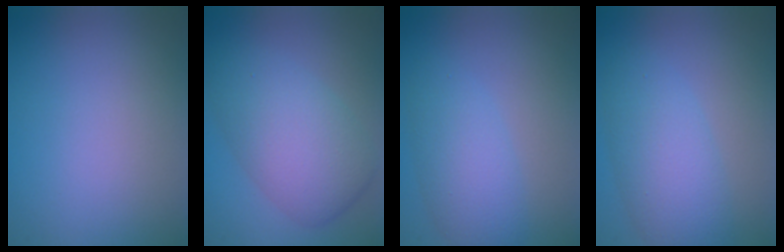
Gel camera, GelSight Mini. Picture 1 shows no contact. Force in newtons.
{"total": 6.4, "press": 6.4, "slide": 0.4}
{"total": 3.8, "press": 3.8, "slide": 0.1}
{"total": 4.9, "press": 4.9, "slide": 0.1}